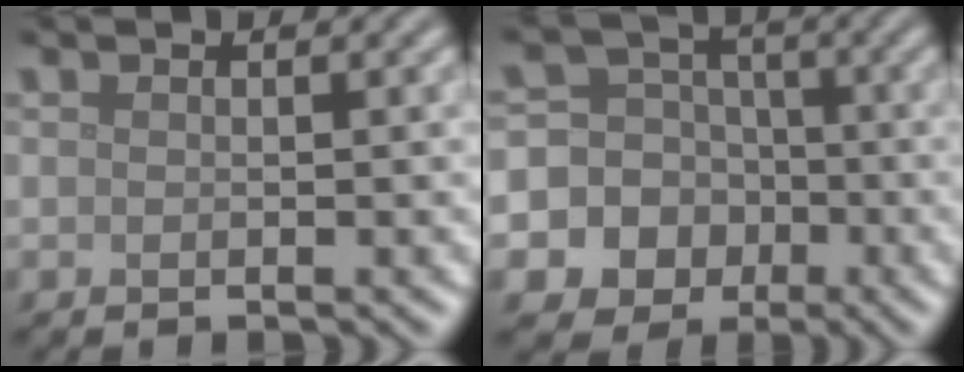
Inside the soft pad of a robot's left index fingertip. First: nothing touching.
{"total": 12.9, "force": [-4.1, 12.1, 1.9], "torque": [-0.079, -0.014, -0.082]}